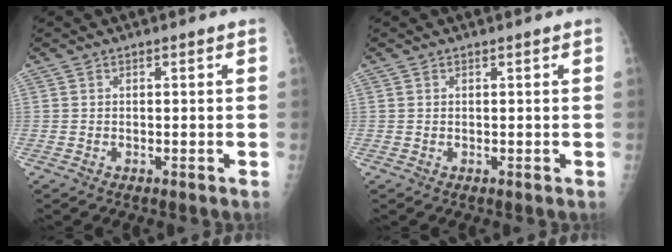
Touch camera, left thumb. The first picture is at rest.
{"total": 0.0}